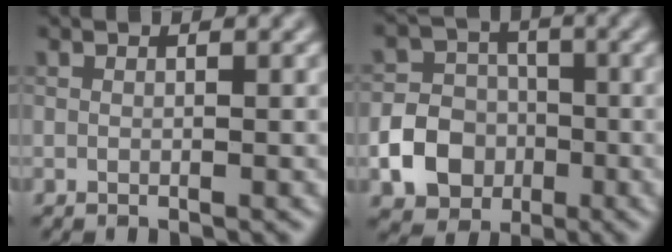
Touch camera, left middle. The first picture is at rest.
{"total": 5.6, "force": [-1.8, 4.7, 2.4], "torque": [-0.026, 0.001, -0.046]}